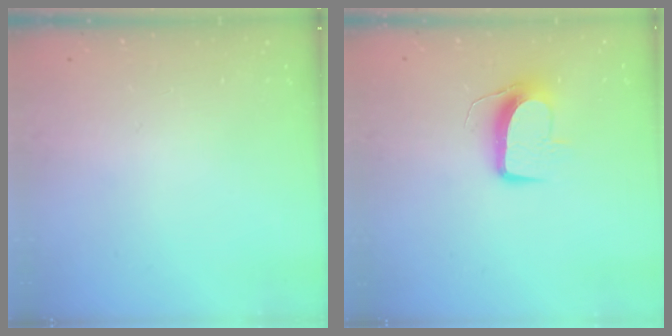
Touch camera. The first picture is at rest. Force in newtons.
{"total": 9.8, "press": 9.8, "slide": 0.8}